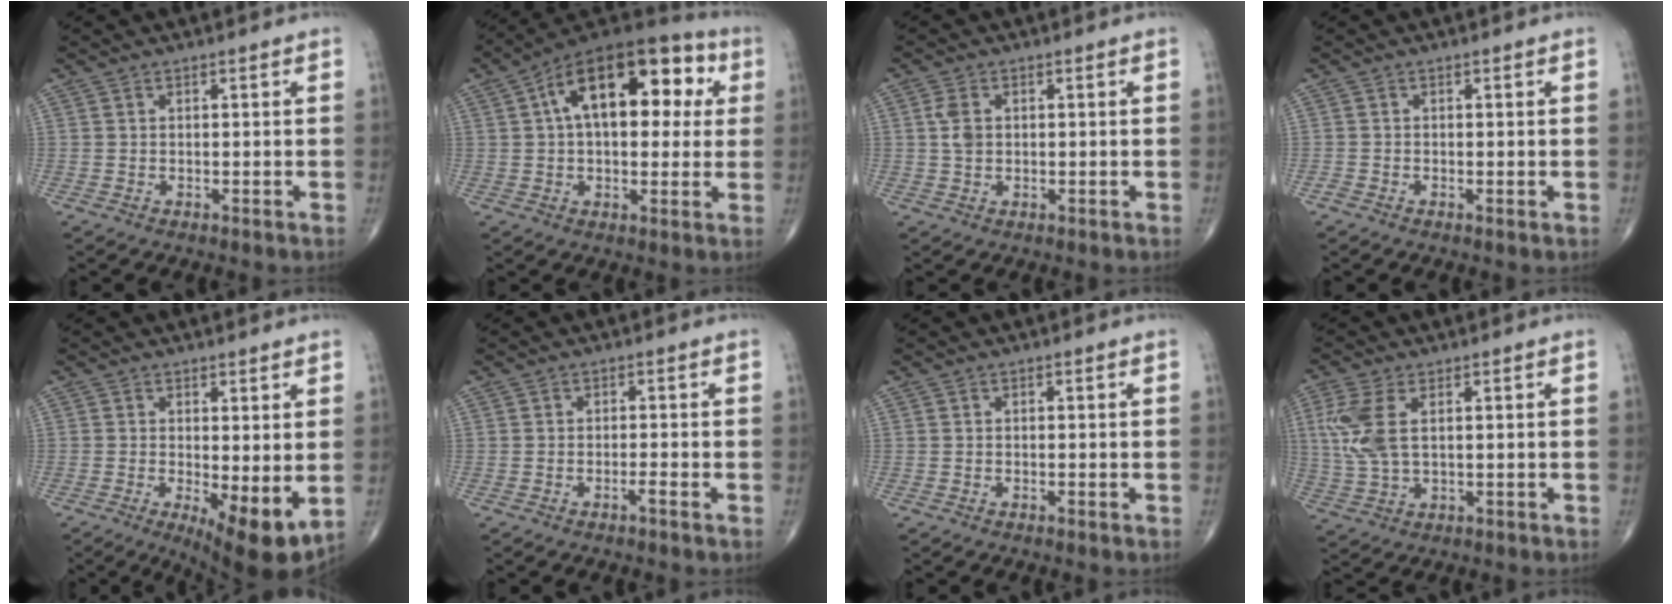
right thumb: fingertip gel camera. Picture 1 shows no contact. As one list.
[{"total": 21.6, "force": [5.6, 11.4, 17.4], "torque": [-0.239, 0.032, 0.076]}, {"total": 3.0, "force": [0.5, 2.0, 2.1], "torque": [-0.045, 0.001, 0.009]}, {"total": 0.8, "force": [-0.4, 0.3, 0.6], "torque": [-0.013, -0.004, -0.012]}, {"total": 9.4, "force": [-1.3, 3.1, 8.8], "torque": [-0.129, -0.026, -0.012]}, {"total": 1.2, "force": [-0.8, 0.0, 0.9], "torque": [-0.021, 0.002, -0.016]}, {"total": 0.0}, {"total": 8.1, "force": [2.0, 4.0, 6.8], "torque": [-0.173, 0.001, 0.045]}]